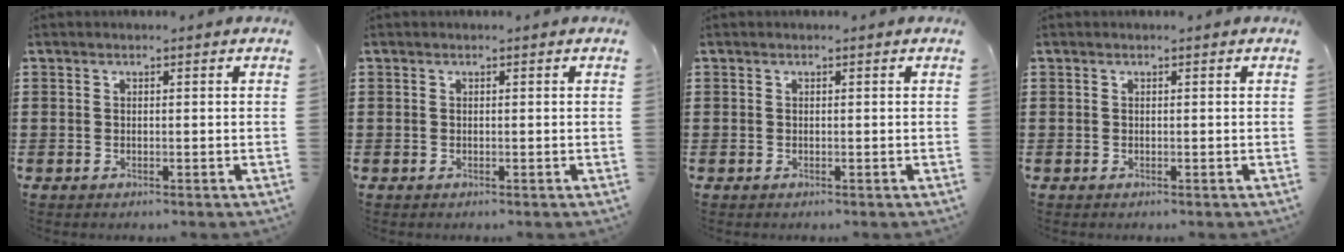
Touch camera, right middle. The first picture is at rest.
{"total": 0.0}
{"total": 0.0}
{"total": 0.0}